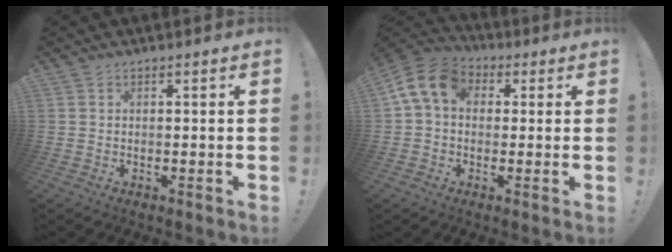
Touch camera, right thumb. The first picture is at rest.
{"total": 11.4, "force": [2.6, 8.2, 7.4], "torque": [-0.145, 0.013, 0.055]}